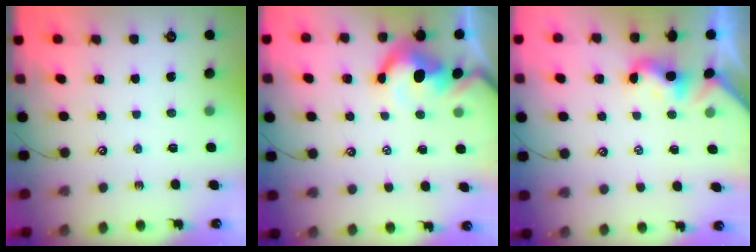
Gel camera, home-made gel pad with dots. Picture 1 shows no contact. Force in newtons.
{"total": 5.6, "press": 5.4, "slide": 1.1}
{"total": 1.9, "press": 1.8, "slide": 0.6}